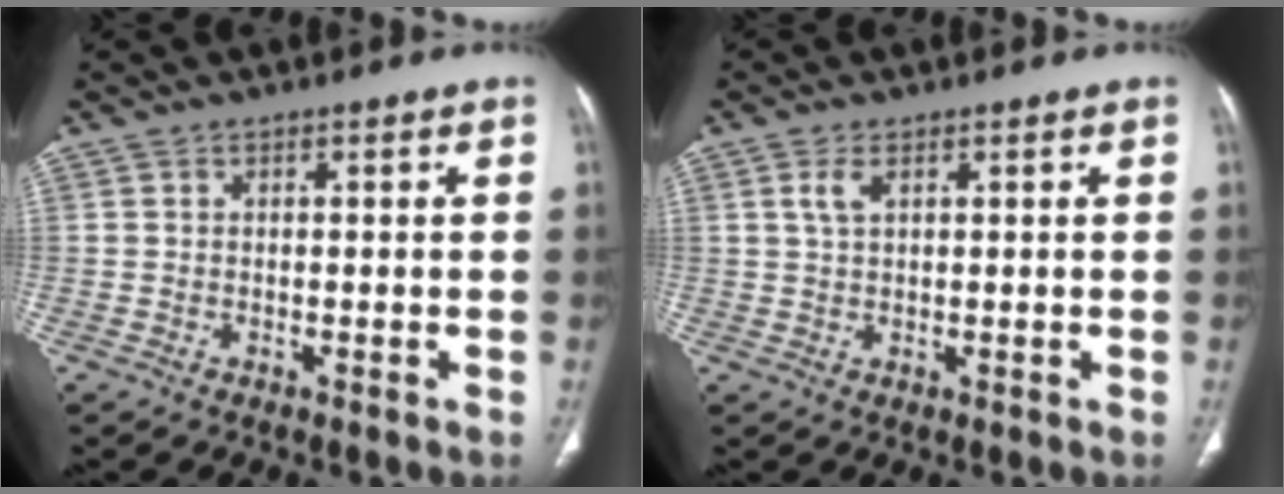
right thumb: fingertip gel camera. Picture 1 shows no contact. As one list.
[{"total": 2.5, "force": [1.1, 1.2, 1.9], "torque": [-0.043, 0.004, 0.028]}]